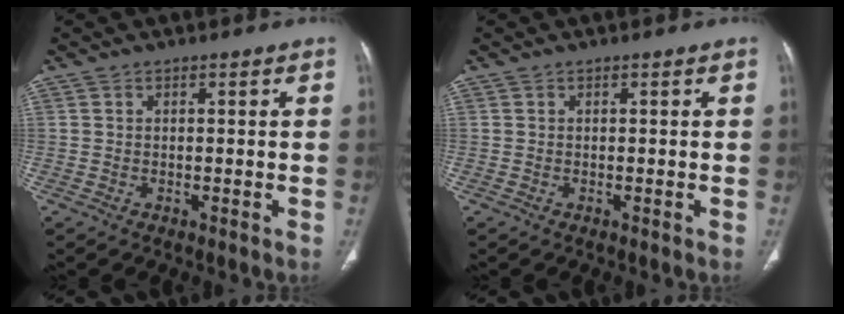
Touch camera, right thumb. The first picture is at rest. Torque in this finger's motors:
{"motor_torque": [0.00, 0.00, 0.00, 0.00, 0.00]}